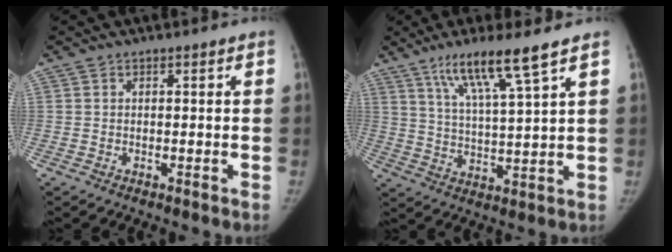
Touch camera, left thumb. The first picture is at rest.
{"total": 11.0, "force": [7.0, 0.3, 8.5], "torque": [-0.152, -0.031, 0.132]}